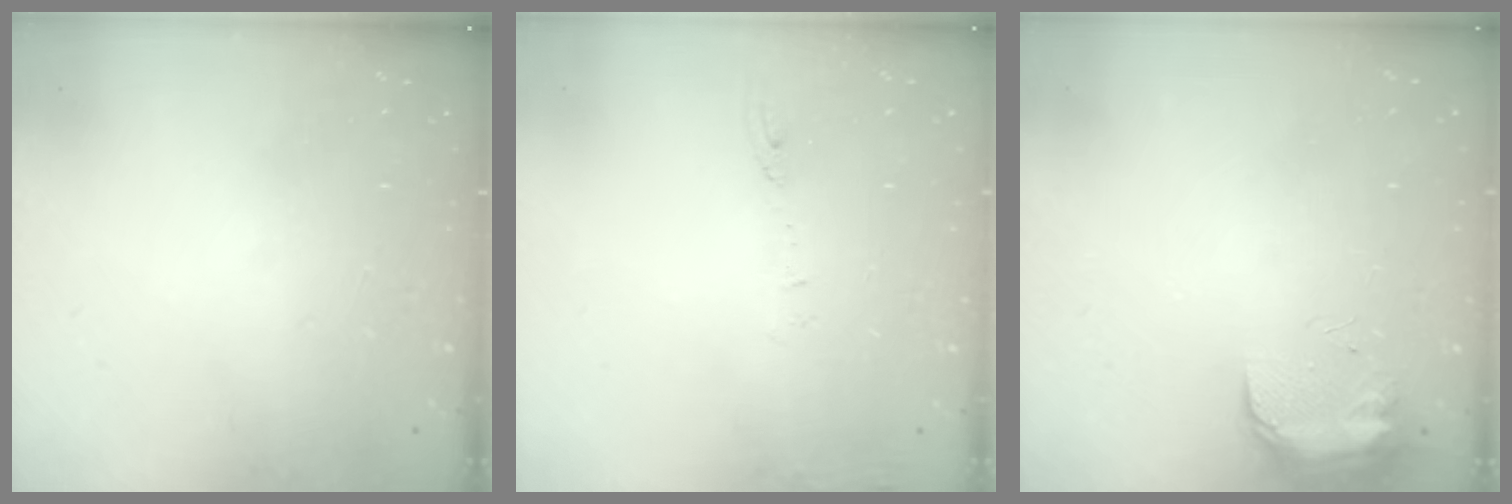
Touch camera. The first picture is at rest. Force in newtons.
{"total": 6.2, "press": 6.2, "slide": 0.9}
{"total": 8.7, "press": 8.7, "slide": 0.6}